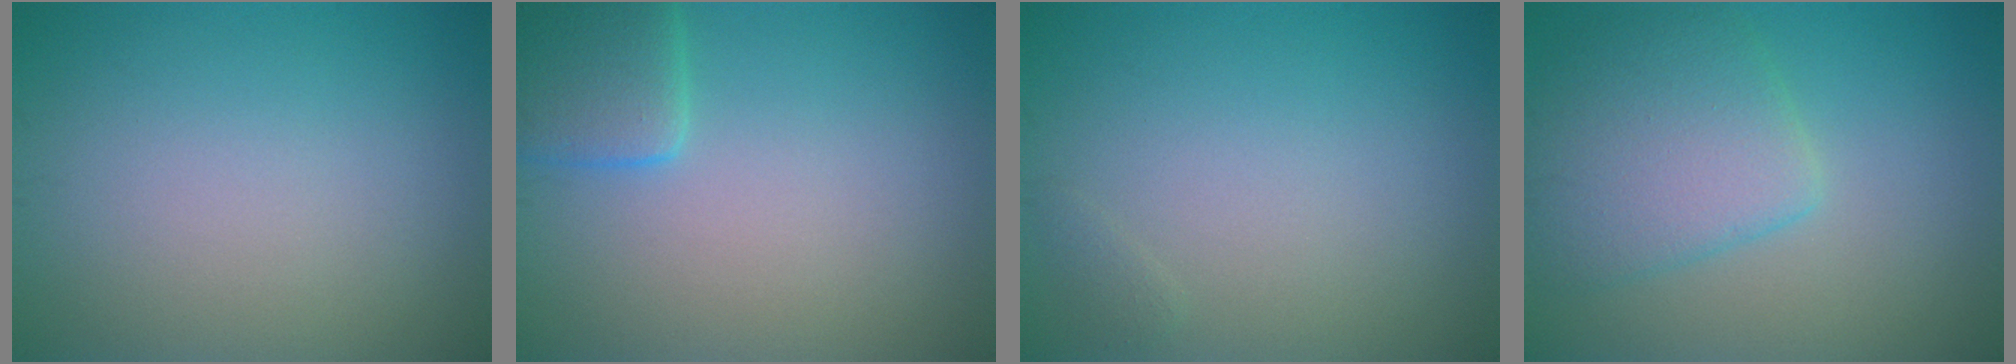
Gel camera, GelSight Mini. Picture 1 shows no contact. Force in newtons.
{"total": 3.4, "press": 3.4, "slide": 0.3}
{"total": 0.6, "press": 0.5, "slide": 0.1}
{"total": 5.3, "press": 5.3, "slide": 0.3}